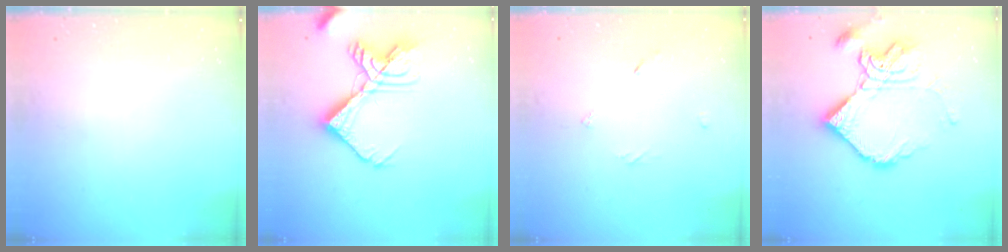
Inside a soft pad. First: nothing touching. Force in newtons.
{"total": 16.0, "press": 15.9, "slide": 2.2}
{"total": 2.0, "press": 2.0, "slide": 0.2}
{"total": 18.4, "press": 18.3, "slide": 1.8}